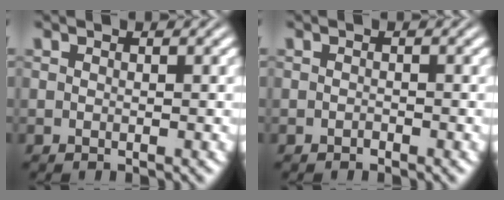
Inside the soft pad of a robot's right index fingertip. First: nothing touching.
{"total": 0.9, "force": [-0.5, -0.7, -0.2], "torque": [0.004, -0.006, -0.005]}